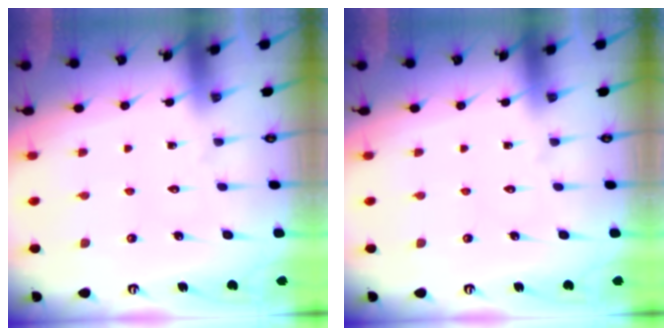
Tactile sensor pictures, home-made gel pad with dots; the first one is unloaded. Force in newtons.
{"total": 0.0}